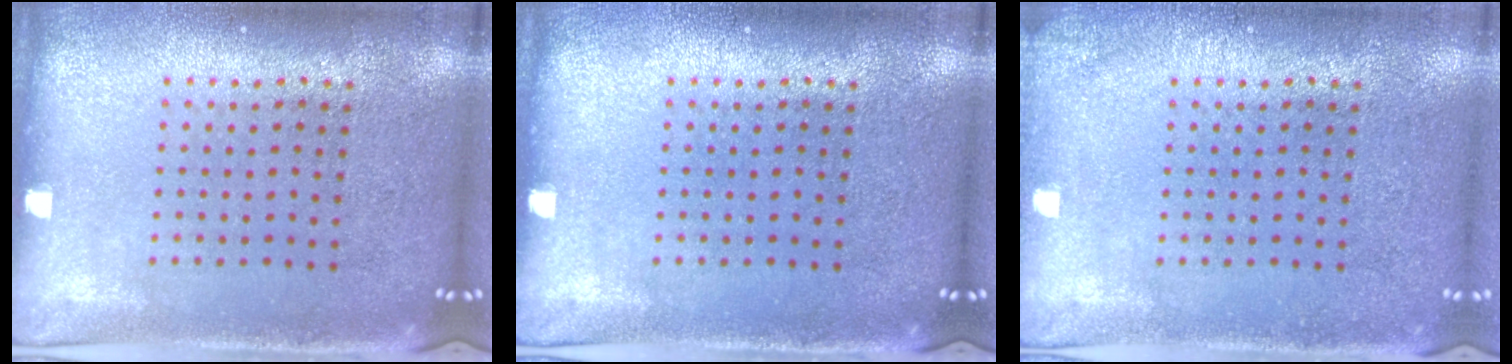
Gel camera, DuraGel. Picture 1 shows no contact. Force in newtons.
{"total": 0.0}
{"total": 0.9, "press": 0.9, "slide": 0.1}